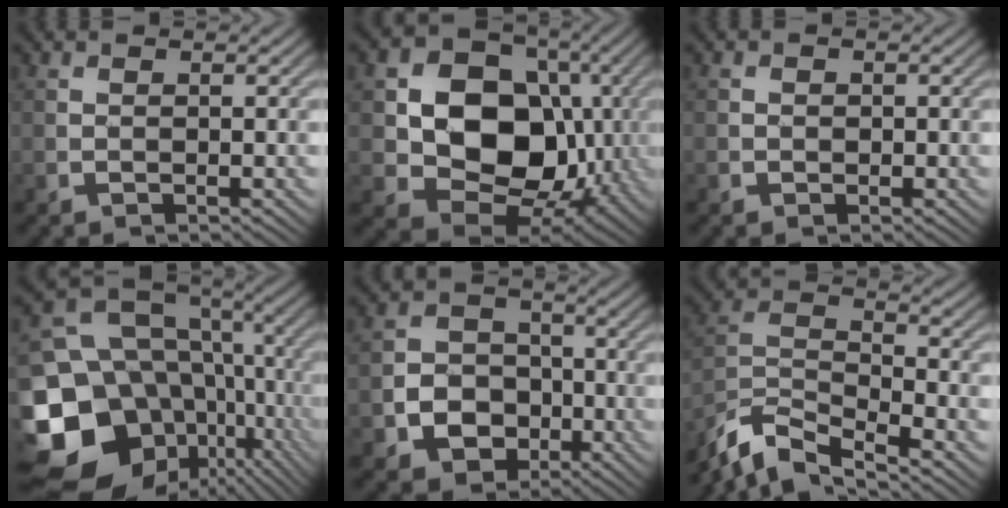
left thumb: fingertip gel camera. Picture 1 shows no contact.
{"total": 14.1, "force": [0.1, 11.1, 8.7], "torque": [-0.155, -0.009, -0.002]}
{"total": 0.7, "force": [-0.2, 0.6, 0.1], "torque": [-0.001, -0.006, -0.006]}
{"total": 20.6, "force": [-5.5, 16.3, 11.3], "torque": [-0.272, -0.018, -0.060]}
{"total": 7.4, "force": [-2.7, 6.2, 2.9], "torque": [-0.058, -0.012, -0.075]}
{"total": 8.8, "force": [-7.2, 2.2, 4.5], "torque": [-0.099, -0.011, -0.153]}